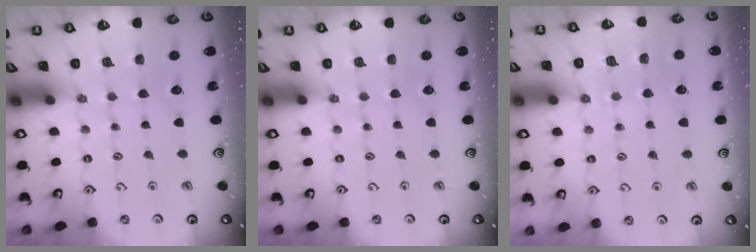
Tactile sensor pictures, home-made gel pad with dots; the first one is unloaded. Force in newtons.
{"total": 0.0}
{"total": 2.9, "press": 2.8, "slide": 0.6}